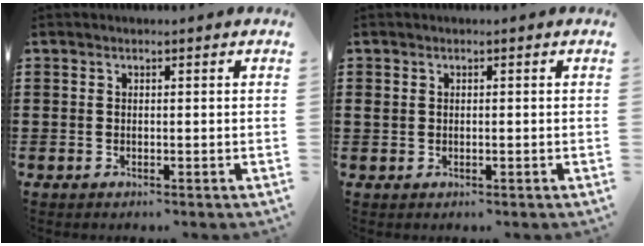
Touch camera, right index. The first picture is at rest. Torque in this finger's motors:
{"motor_torque": [0.24, -0.08, 0.00, 0.00]}